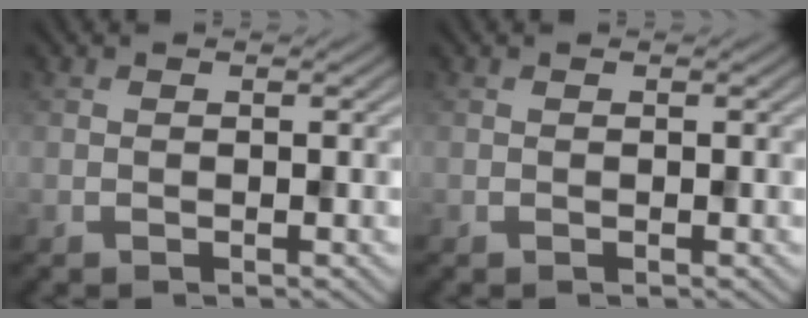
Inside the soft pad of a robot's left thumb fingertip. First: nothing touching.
{"total": 0.0}